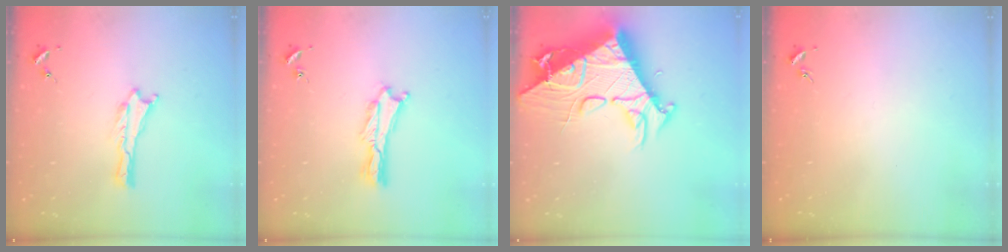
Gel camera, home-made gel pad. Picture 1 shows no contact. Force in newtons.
{"total": 1.2, "press": 1.1, "slide": 0.3}
{"total": 15.2, "press": 15.0, "slide": 1.9}
{"total": 0.0}